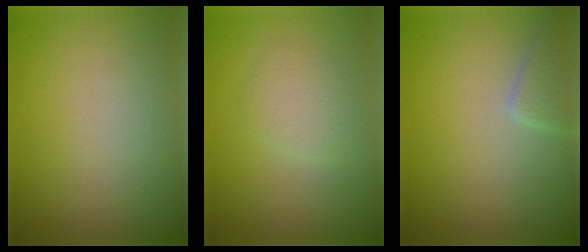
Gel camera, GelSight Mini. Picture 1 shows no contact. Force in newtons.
{"total": 1.9, "press": 1.9, "slide": 0.1}
{"total": 1.8, "press": 1.8, "slide": 0.1}